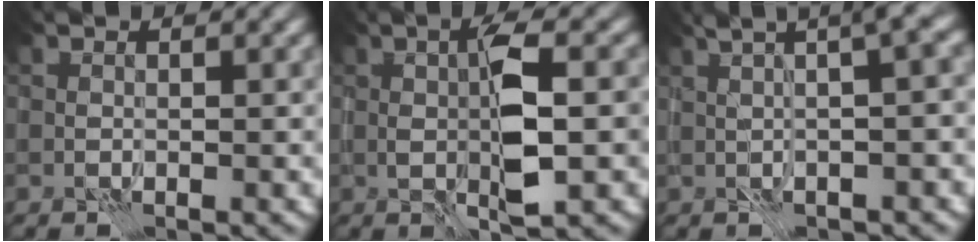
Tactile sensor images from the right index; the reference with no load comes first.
{"total": 5.4, "force": [0.3, 1.6, 5.1], "torque": [-0.101, 0.000, 0.006]}
{"total": 7.6, "force": [2.6, 2.3, 6.8], "torque": [-0.069, 0.029, 0.028]}